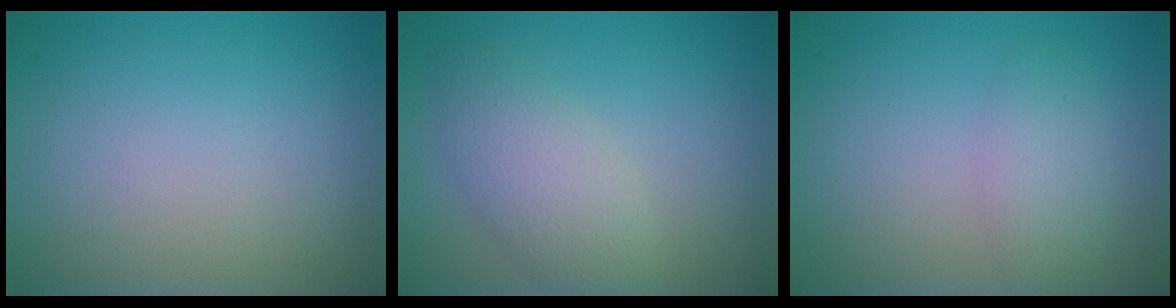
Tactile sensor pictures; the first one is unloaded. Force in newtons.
{"total": 3.7, "press": 3.7, "slide": 0.1}
{"total": 2.2, "press": 2.2, "slide": 0.1}